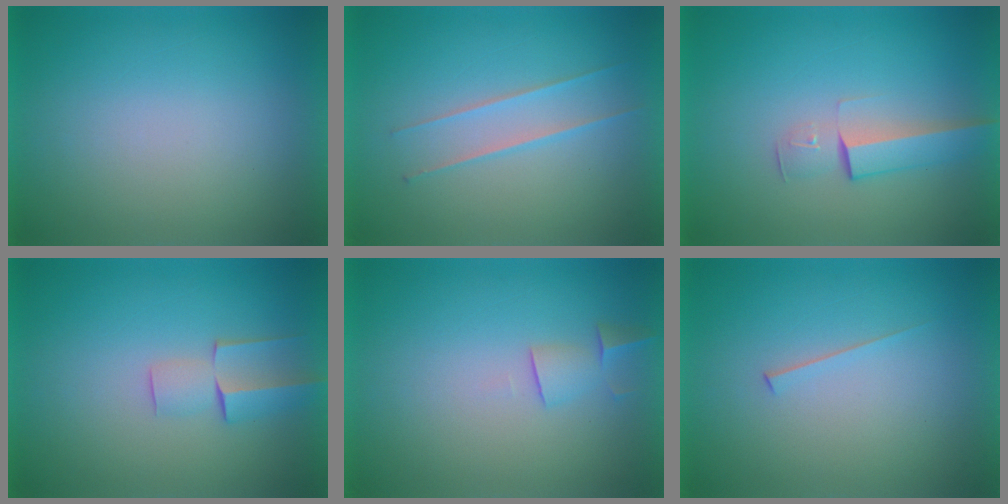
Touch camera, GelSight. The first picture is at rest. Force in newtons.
{"total": 1.9}
{"total": 2.9}
{"total": 2.6}
{"total": 1.9}
{"total": 1.5}